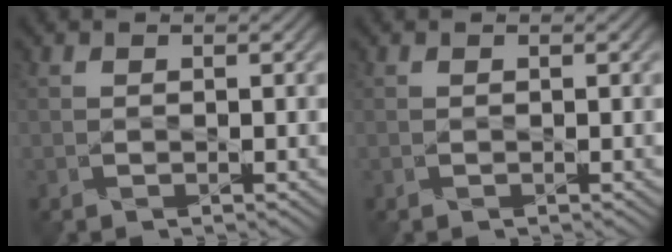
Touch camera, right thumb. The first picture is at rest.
{"total": 0.0}